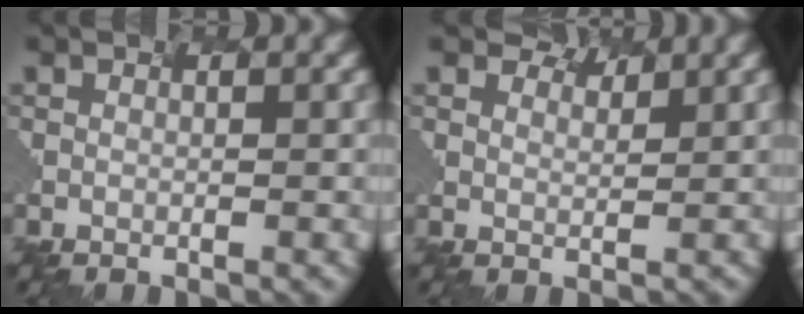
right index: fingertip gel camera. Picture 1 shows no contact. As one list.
[{"total": 2.6, "force": [2.4, 0.7, 0.1], "torque": [-0.011, -0.002, 0.040]}]